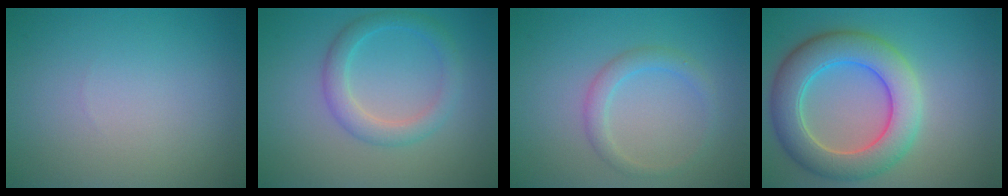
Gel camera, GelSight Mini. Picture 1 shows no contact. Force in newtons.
{"total": 3.0, "press": 3.0, "slide": 0.1}
{"total": 2.0, "press": 2.0, "slide": 0.0}
{"total": 7.5, "press": 7.5, "slide": 0.3}